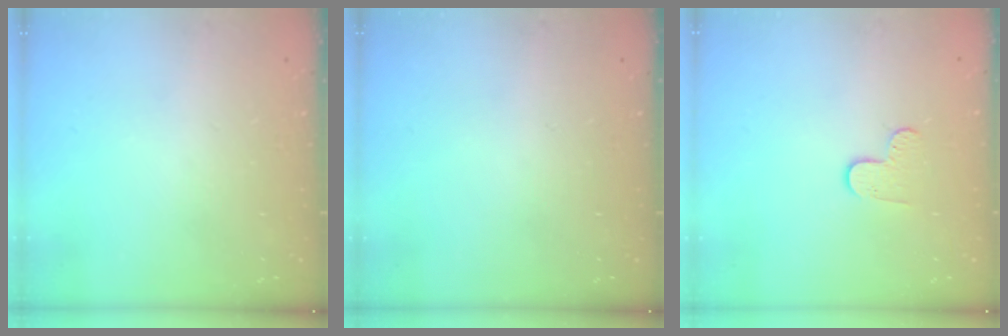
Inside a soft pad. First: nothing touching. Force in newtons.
{"total": 0.0}
{"total": 6.4, "press": 6.4, "slide": 0.5}